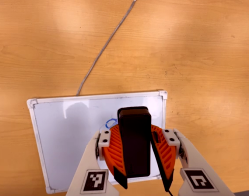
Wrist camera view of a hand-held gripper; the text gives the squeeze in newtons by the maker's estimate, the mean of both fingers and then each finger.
{"total": 8.5, "left": 9.0, "right": 8.1}